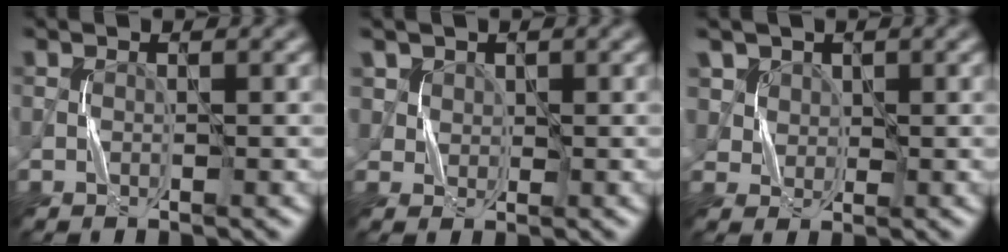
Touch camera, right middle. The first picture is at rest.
{"total": 2.7, "force": [1.5, 2.1, 0.7], "torque": [-0.028, -0.008, 0.042]}
{"total": 4.2, "force": [2.4, 3.2, 1.2], "torque": [-0.044, -0.009, 0.053]}